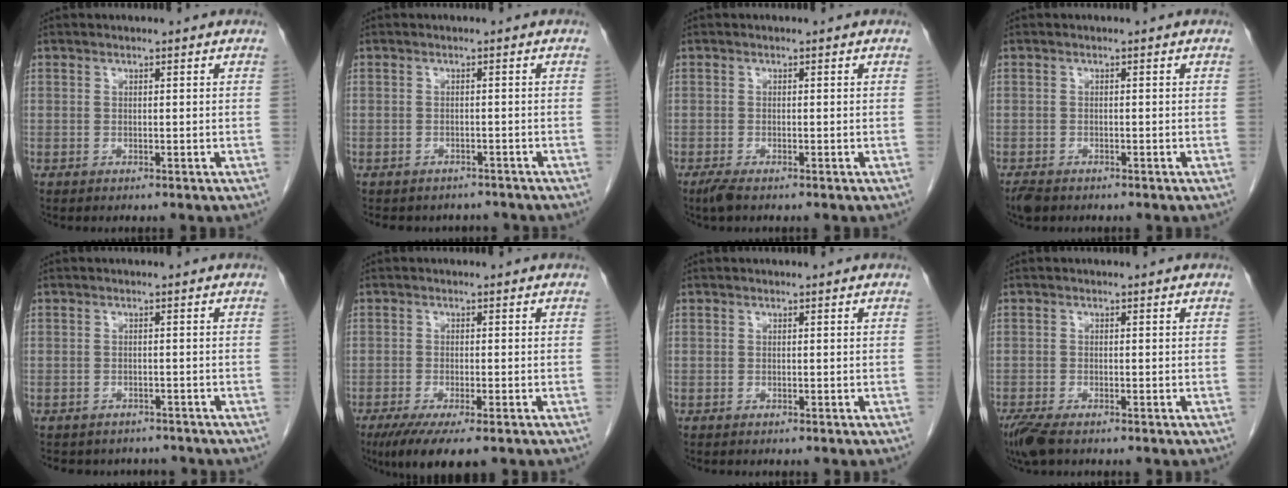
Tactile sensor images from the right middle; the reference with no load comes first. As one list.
[{"total": 5.6, "force": [-4.9, 2.6, 0.5], "torque": [-0.006, 0.007, -0.055]}, {"total": 1.7, "force": [-1.3, 0.3, 1.1], "torque": [-0.032, -0.007, -0.025]}, {"total": 2.2, "force": [-1.8, 1.0, 1.0], "torque": [-0.024, -0.004, -0.028]}, {"total": 6.4, "force": [-5.7, 2.8, 0.8], "torque": [-0.010, 0.005, -0.065]}, {"total": 7.3, "force": [-4.9, 1.3, 5.3], "torque": [-0.081, -0.018, -0.076]}, {"total": 0.0}, {"total": 3.9, "force": [-2.8, 1.0, 2.5], "torque": [-0.056, -0.012, -0.051]}]